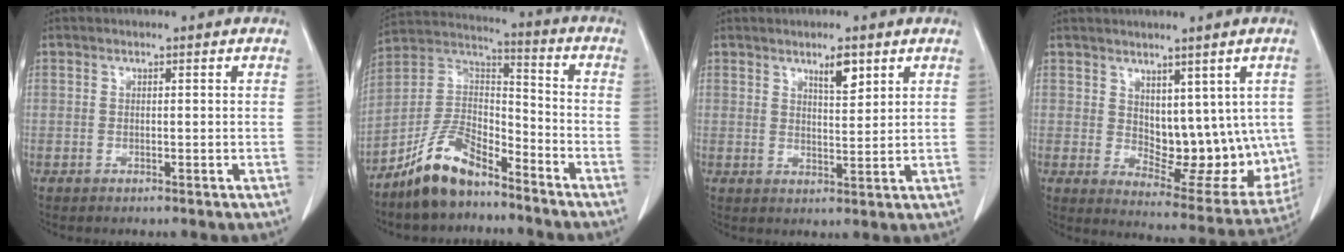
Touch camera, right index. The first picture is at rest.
{"total": 11.4, "force": [-8.8, 4.1, 6.1], "torque": [-0.127, 0.018, -0.172]}
{"total": 3.8, "force": [2.5, 0.9, 2.7], "torque": [-0.046, -0.003, 0.042]}
{"total": 12.2, "force": [2.3, 6.8, 9.9], "torque": [-0.119, -0.007, 0.059]}